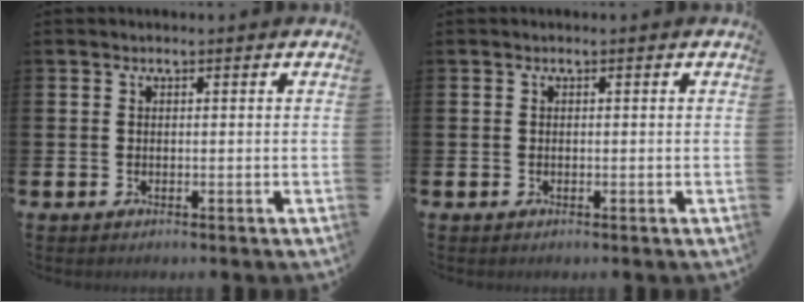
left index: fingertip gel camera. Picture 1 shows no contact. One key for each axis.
{"total": 0.0}